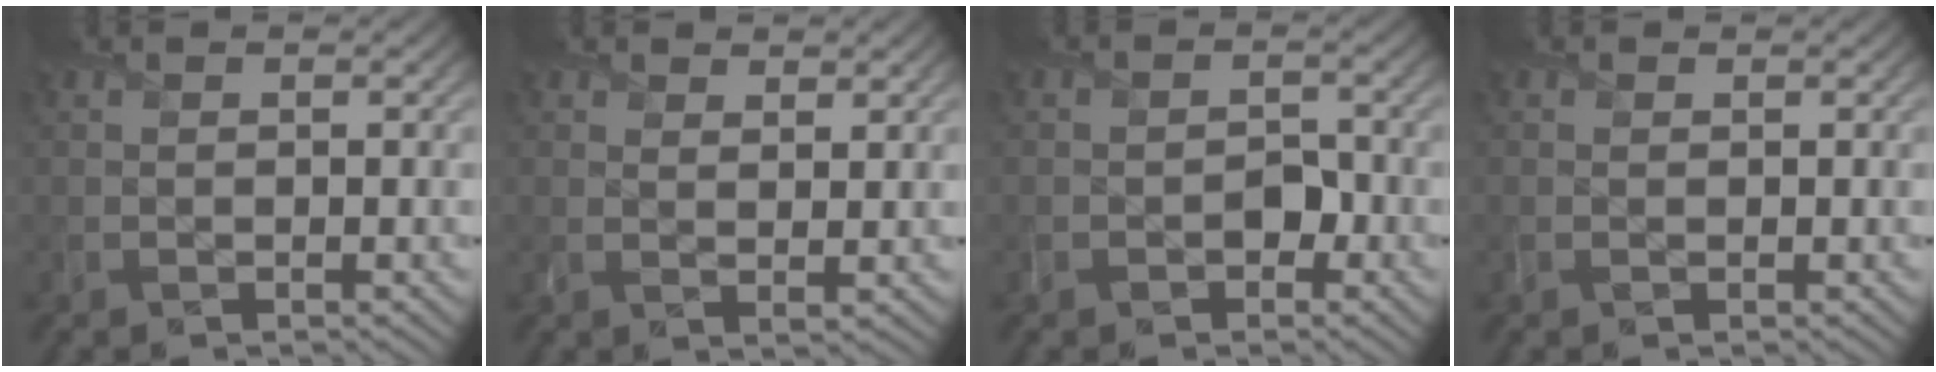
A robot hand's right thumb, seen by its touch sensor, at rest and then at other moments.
{"total": 2.1, "force": [1.5, 0.6, 1.3], "torque": [-0.028, -0.004, 0.030]}
{"total": 2.3, "force": [-1.3, 1.6, 1.0], "torque": [-0.011, -0.001, -0.021]}
{"total": 0.0}